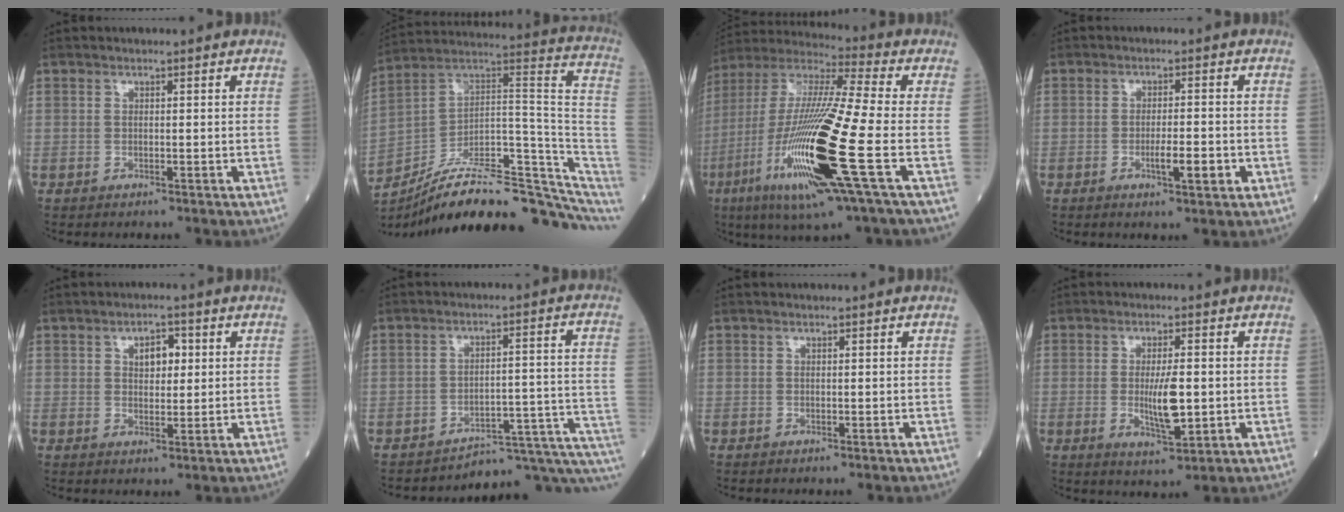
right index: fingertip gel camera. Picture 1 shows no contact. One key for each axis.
{"total": 24.2, "fx": -18.3, "fy": 5.0, "fz": 15.0, "tx": -0.160, "ty": 0.058, "tz": -0.278}
{"total": 23.3, "fx": -7.1, "fy": 1.3, "fz": 22.2, "tx": -0.470, "ty": -0.036, "tz": -0.137}
{"total": 4.2, "fx": -1.4, "fy": 0.6, "fz": 3.9, "tx": -0.062, "ty": -0.002, "tz": -0.020}
{"total": 4.0, "fx": 1.3, "fy": 2.1, "fz": 3.1, "tx": -0.047, "ty": 0.007, "tz": 0.020}
{"total": 13.9, "fx": -13.7, "fy": 0.5, "fz": 2.5, "tx": 0.003, "ty": 0.049, "tz": -0.176}
{"total": 0.0}
{"total": 6.5, "fx": -0.5, "fy": 1.4, "fz": 6.3, "tx": -0.114, "ty": -0.010, "tz": -0.007}